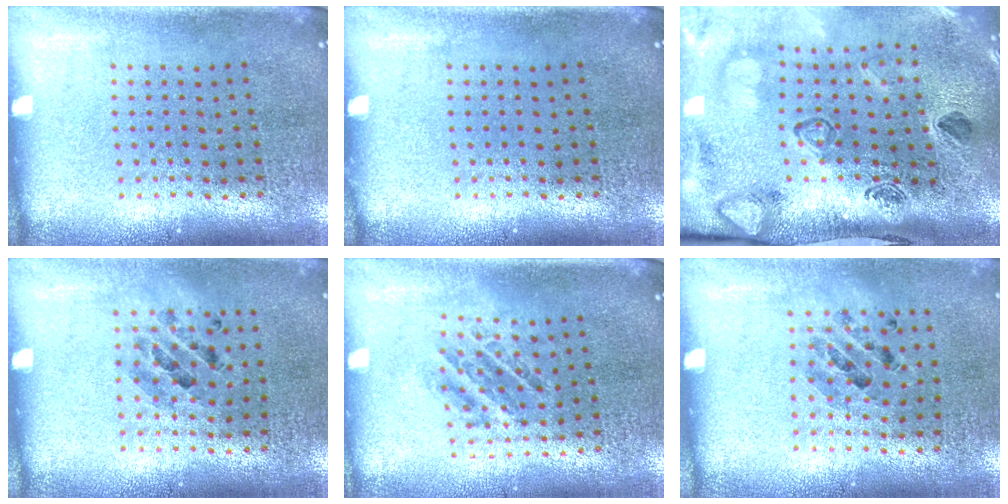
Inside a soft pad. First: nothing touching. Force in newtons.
{"total": 0.0}
{"total": 2.8, "press": 2.3, "slide": 1.6}
{"total": 0.9, "press": 0.9, "slide": 0.1}
{"total": 1.0, "press": 1.0, "slide": 0.2}
{"total": 0.8, "press": 0.8, "slide": 0.2}